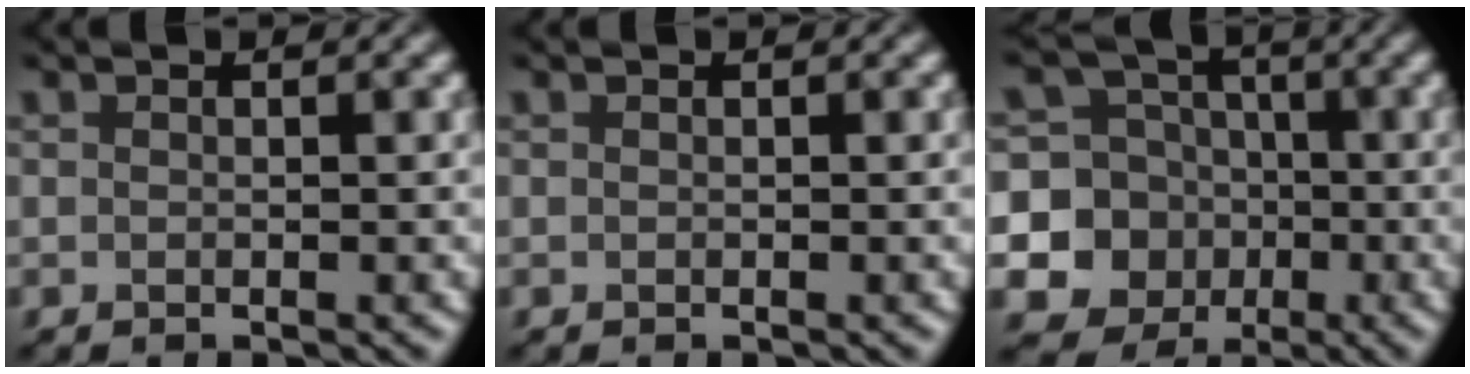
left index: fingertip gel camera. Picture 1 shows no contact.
{"total": 0.0}
{"total": 11.7, "force": [-2.1, 11.3, 2.3], "torque": [-0.079, 0.010, -0.048]}